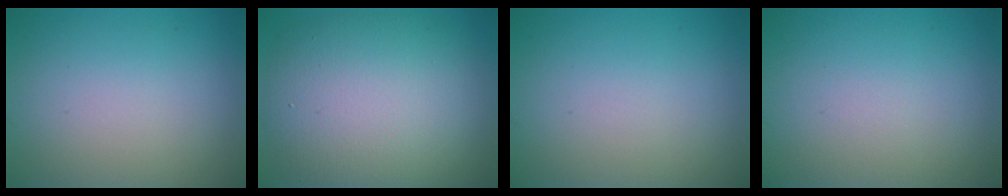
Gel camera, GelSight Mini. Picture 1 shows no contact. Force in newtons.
{"total": 11.5, "press": 11.4, "slide": 0.6}
{"total": 0.0}
{"total": 0.0}